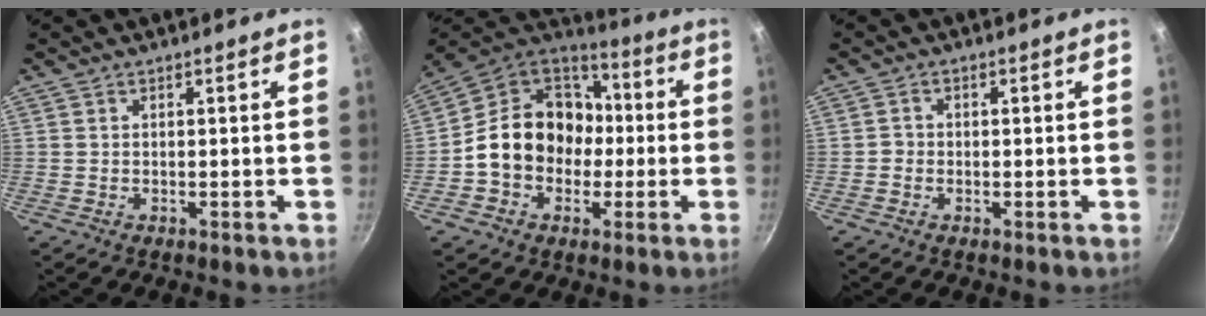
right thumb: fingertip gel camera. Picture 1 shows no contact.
{"total": 18.1, "force": [-1.4, 14.9, 10.0], "torque": [-0.136, 0.051, -0.031]}
{"total": 1.2, "force": [-0.5, 1.0, 0.3], "torque": [-0.002, 0.005, -0.013]}